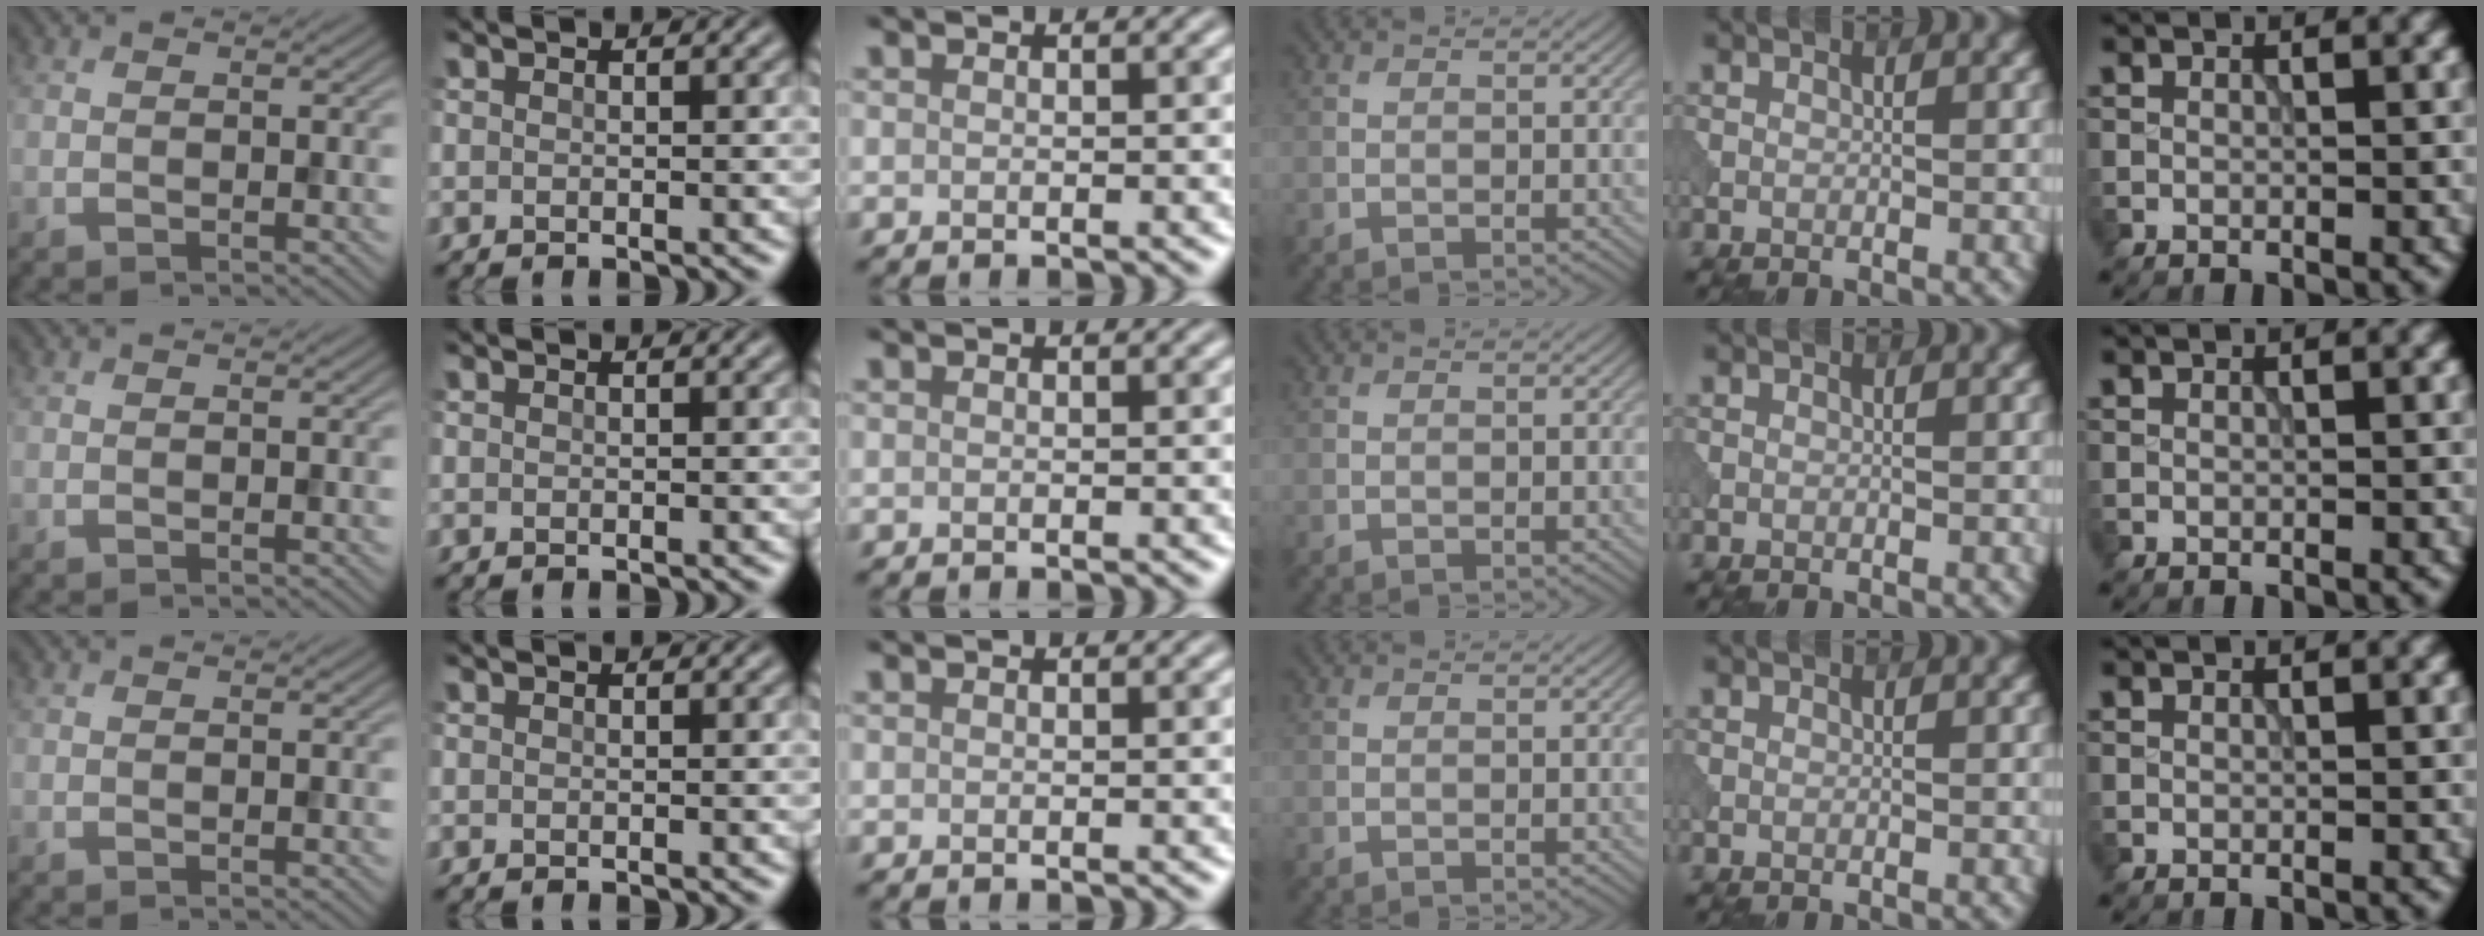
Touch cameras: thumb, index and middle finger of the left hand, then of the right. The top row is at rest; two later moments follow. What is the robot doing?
{"motion": "pour", "object": "beaker"}